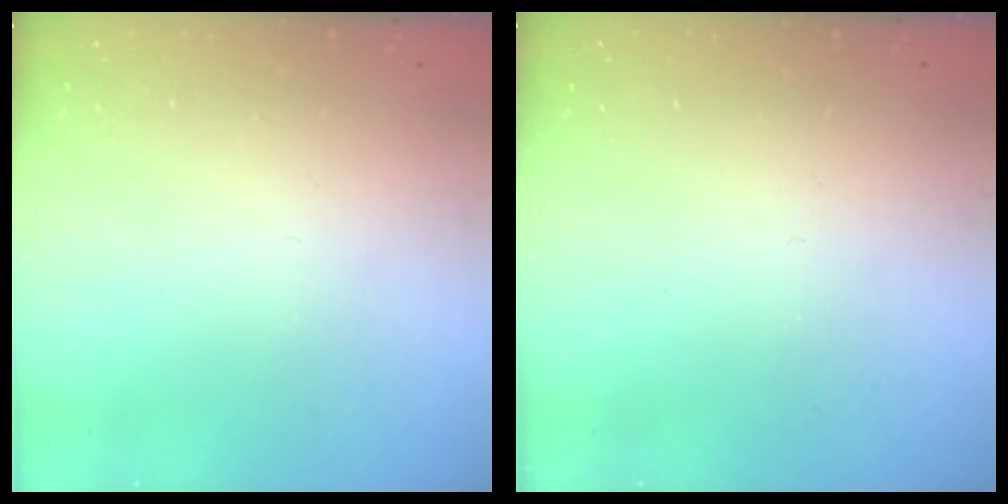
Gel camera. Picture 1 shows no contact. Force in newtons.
{"total": 0.0}